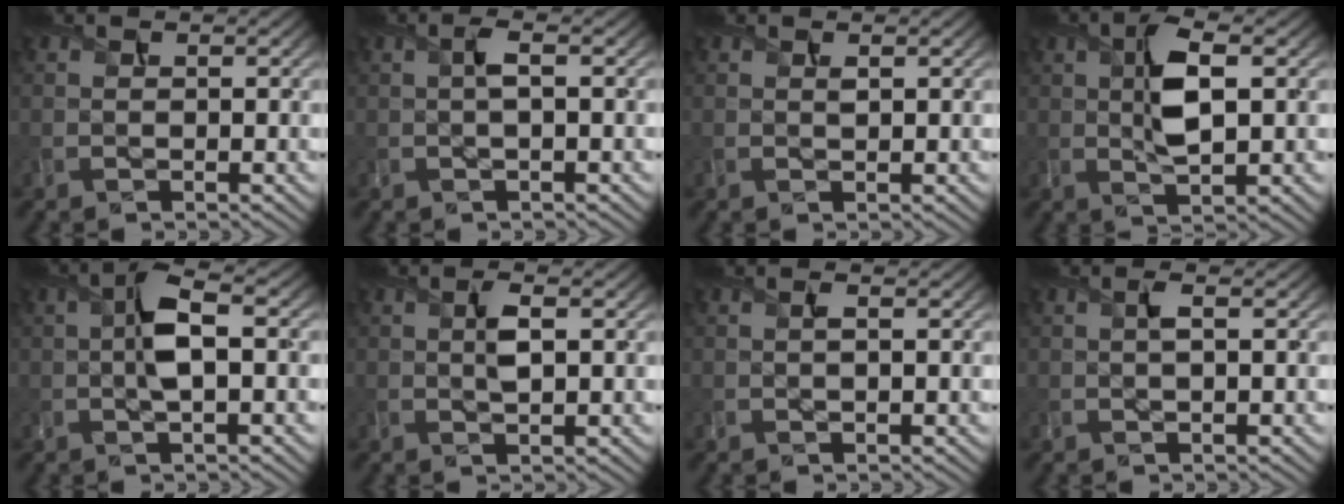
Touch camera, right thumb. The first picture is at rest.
{"total": 1.8, "force": [0.1, 0.3, 1.8], "torque": [-0.036, 0.005, 0.001]}
{"total": 0.7, "force": [0.4, 0.2, 0.5], "torque": [-0.014, -0.004, 0.008]}
{"total": 6.2, "force": [1.0, 2.3, 5.7], "torque": [-0.107, 0.003, 0.020]}
{"total": 5.5, "force": [0.0, 1.7, 5.2], "torque": [-0.108, 0.010, -0.006]}
{"total": 2.4, "force": [0.4, 0.8, 2.3], "torque": [-0.048, 0.001, 0.007]}
{"total": 0.9, "force": [0.1, 0.1, 0.8], "torque": [-0.019, 0.002, 0.001]}
{"total": 1.3, "force": [0.1, 0.2, 1.3], "torque": [-0.029, 0.004, 0.002]}